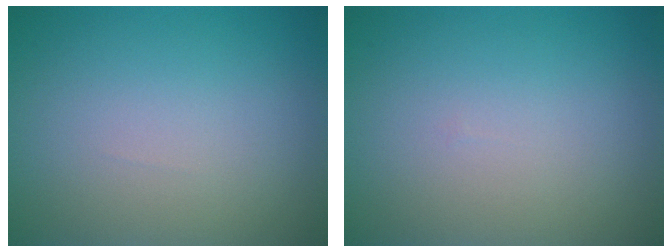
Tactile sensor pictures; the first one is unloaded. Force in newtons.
{"total": 0.0}